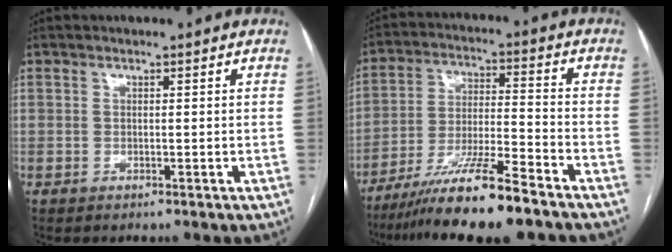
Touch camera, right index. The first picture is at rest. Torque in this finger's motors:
{"motor_torque": [1.06, -1.07, 0.90, 0.21]}